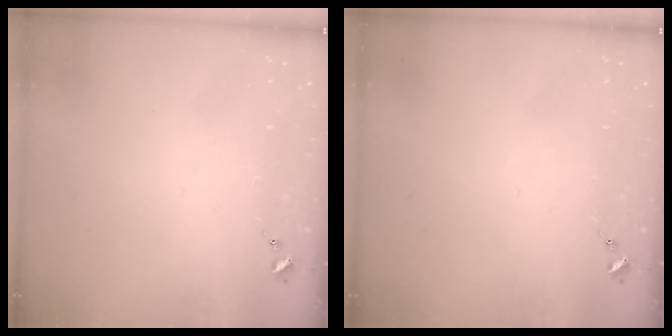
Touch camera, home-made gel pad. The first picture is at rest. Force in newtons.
{"total": 0.0}